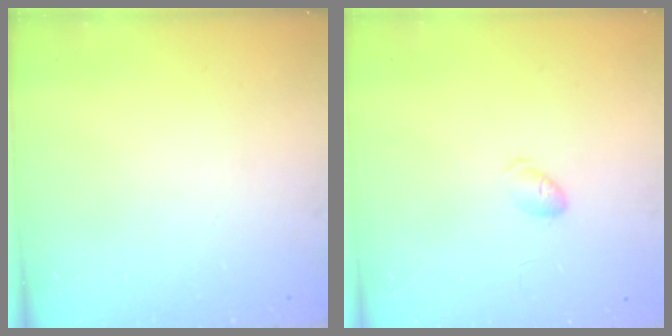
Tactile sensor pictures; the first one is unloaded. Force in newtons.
{"total": 5.3, "press": 5.2, "slide": 0.9}